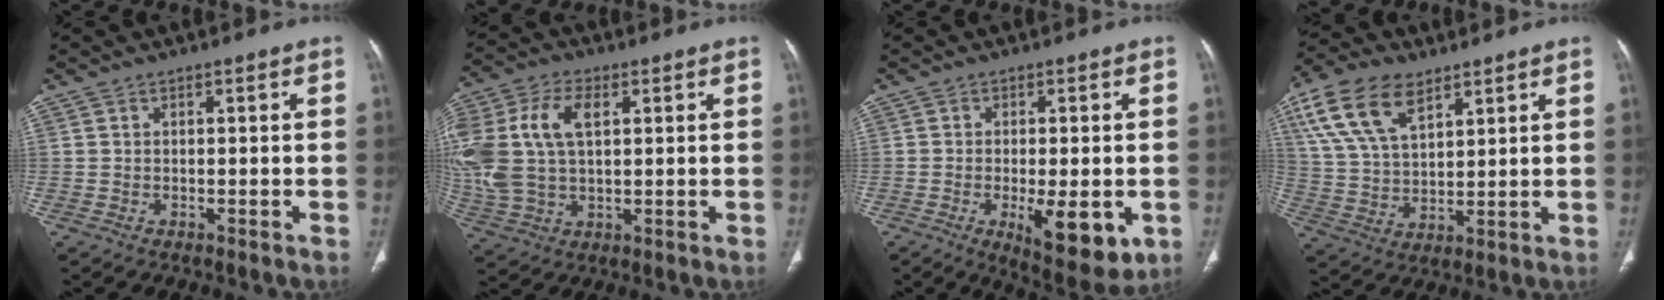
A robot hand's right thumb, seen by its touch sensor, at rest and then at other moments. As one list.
[{"total": 17.1, "force": [3.6, 10.2, 13.2], "torque": [-0.308, 0.012, 0.070]}, {"total": 11.4, "force": [-3.3, 4.3, 10.1], "torque": [-0.130, -0.018, -0.040]}, {"total": 15.0, "force": [8.0, 8.0, 9.9], "torque": [-0.183, -0.012, 0.155]}]